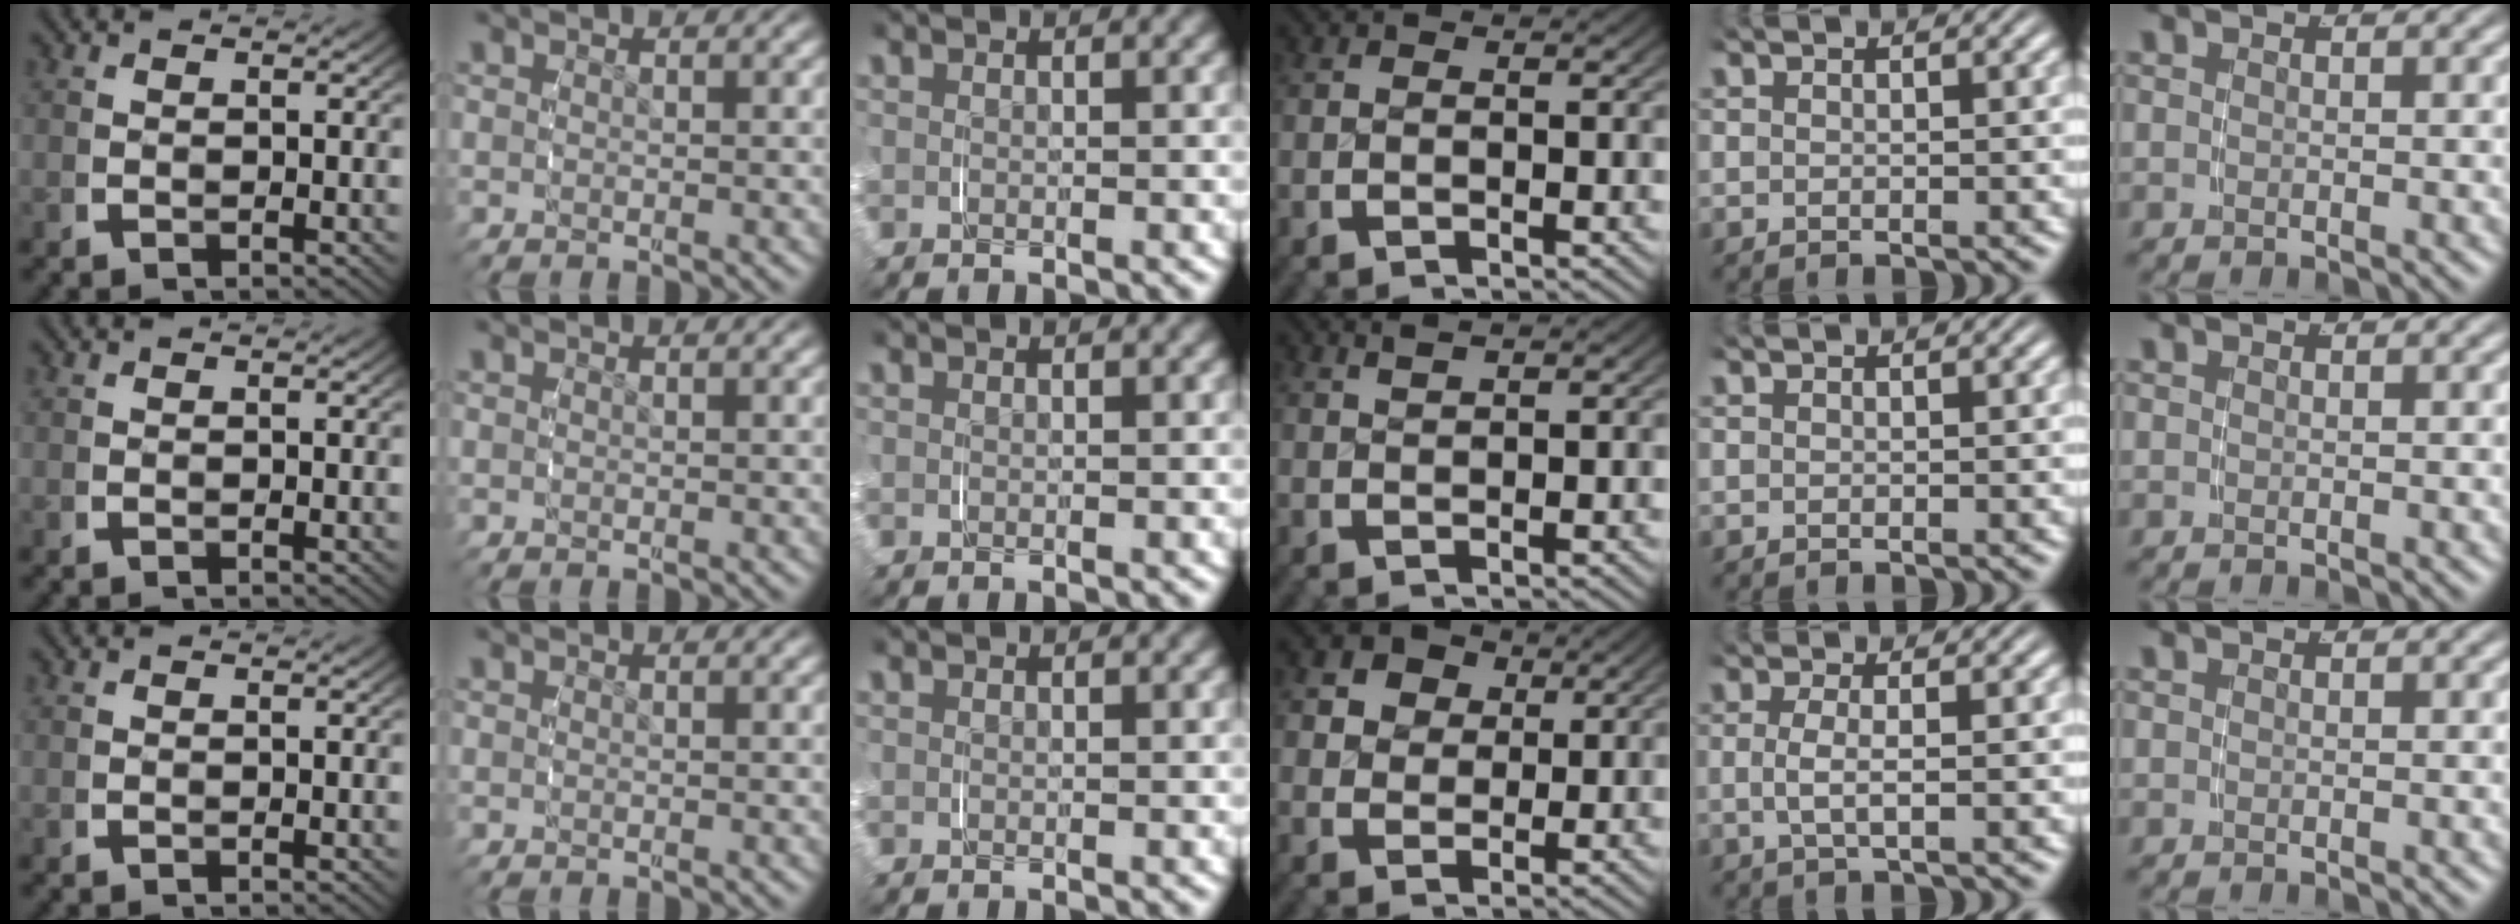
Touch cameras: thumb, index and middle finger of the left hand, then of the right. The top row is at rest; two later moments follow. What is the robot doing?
{"motion": "grasp_and_lifting", "object": "pen bag"}